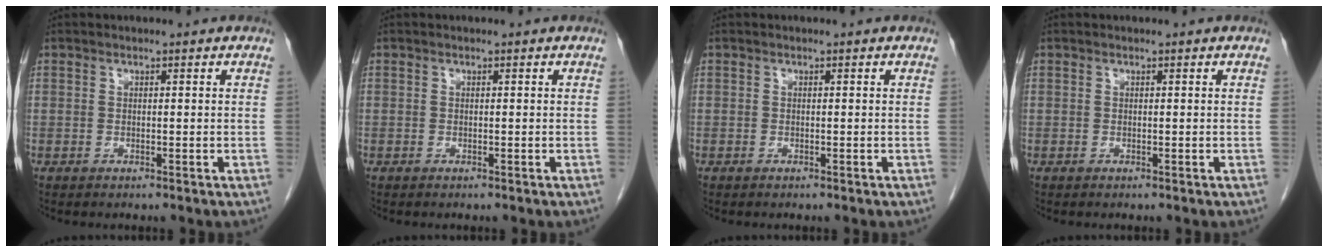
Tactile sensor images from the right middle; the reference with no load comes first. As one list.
[{"total": 0.0}, {"total": 0.0}, {"total": 0.0}]